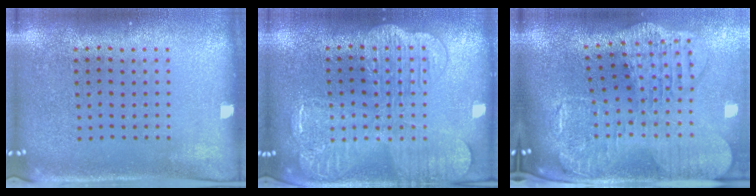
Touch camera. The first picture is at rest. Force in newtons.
{"total": 3.9, "press": 3.9, "slide": 0.5}
{"total": 3.3, "press": 2.6, "slide": 2.0}